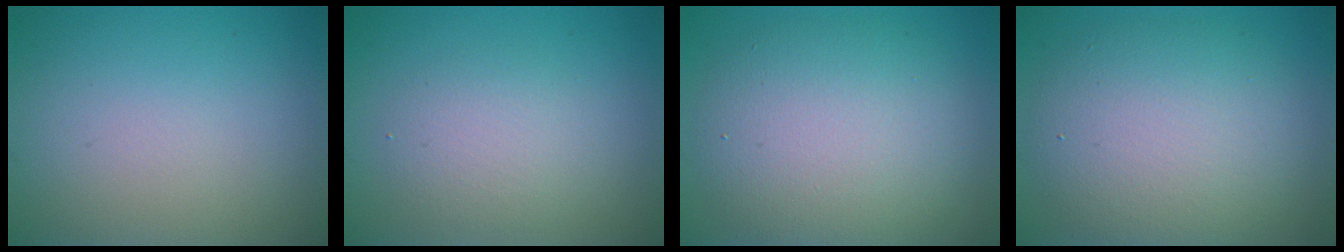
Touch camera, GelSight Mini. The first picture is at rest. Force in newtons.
{"total": 2.7, "press": 2.6, "slide": 0.3}
{"total": 8.0, "press": 8.0, "slide": 0.2}
{"total": 7.5, "press": 7.5, "slide": 0.3}